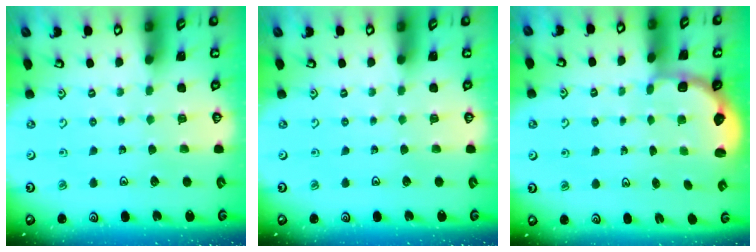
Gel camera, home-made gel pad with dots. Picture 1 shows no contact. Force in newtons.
{"total": 0.0}
{"total": 2.9, "press": 2.4, "slide": 1.6}